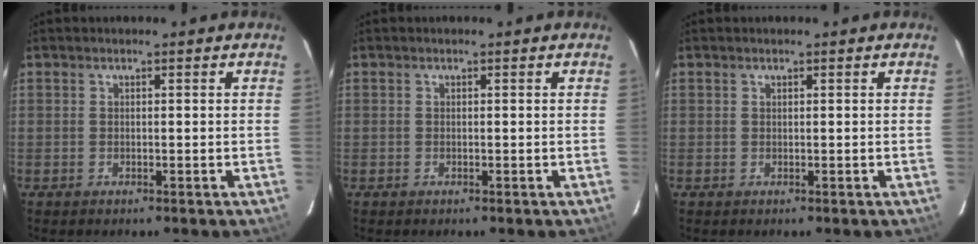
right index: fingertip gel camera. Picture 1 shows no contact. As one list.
[{"total": 0.0}, {"total": 0.0}]